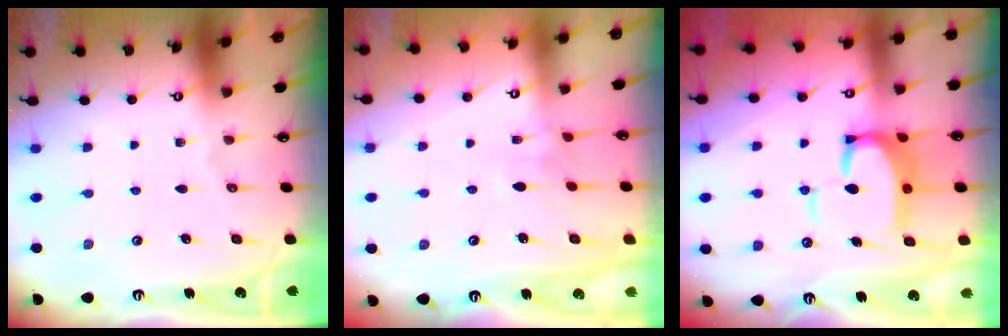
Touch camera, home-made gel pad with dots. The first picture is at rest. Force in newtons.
{"total": 2.4, "press": 2.3, "slide": 0.7}
{"total": 7.8, "press": 7.7, "slide": 1.3}